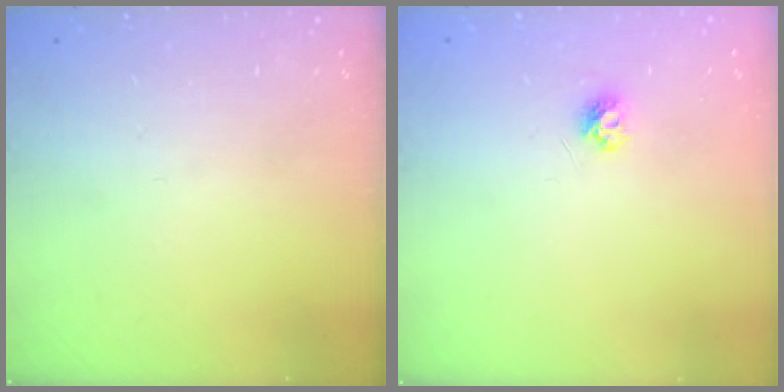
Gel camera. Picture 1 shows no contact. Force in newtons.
{"total": 3.9, "press": 3.8, "slide": 0.7}